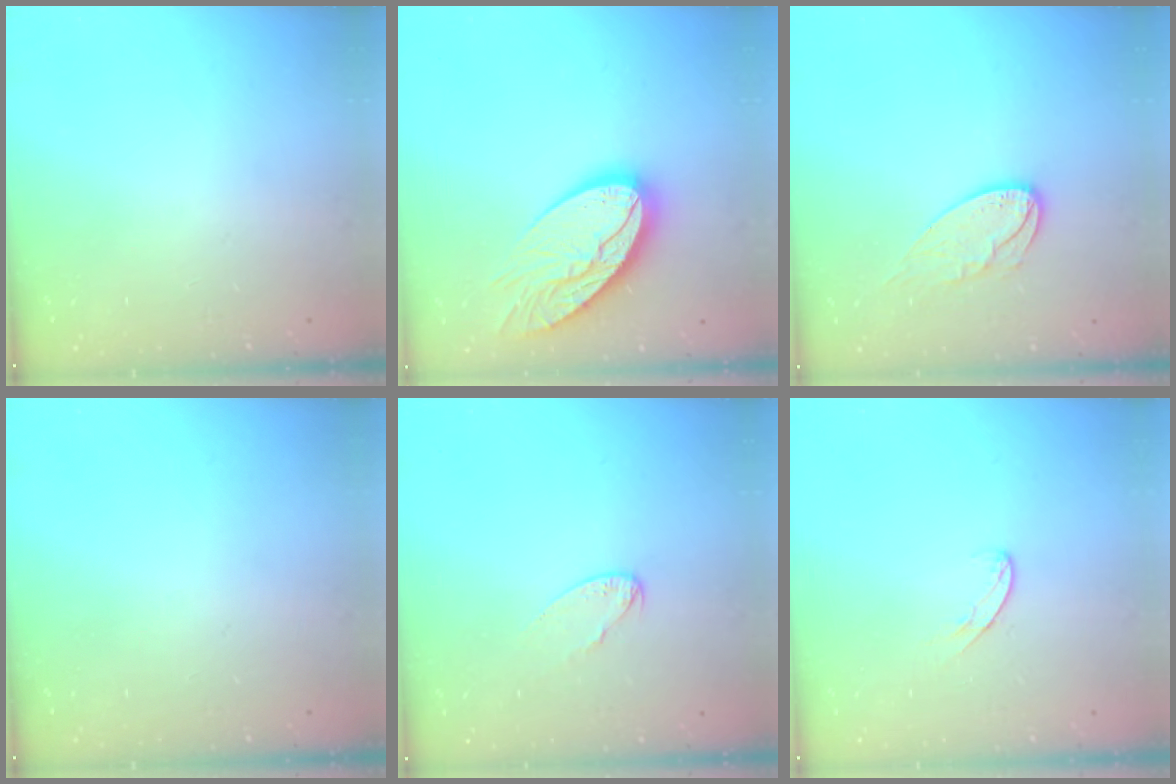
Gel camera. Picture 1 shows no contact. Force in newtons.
{"total": 17.1, "press": 17.0, "slide": 1.6}
{"total": 10.1, "press": 10.1, "slide": 0.6}
{"total": 0.0}
{"total": 5.7, "press": 5.7, "slide": 0.5}
{"total": 5.4, "press": 5.4, "slide": 0.4}